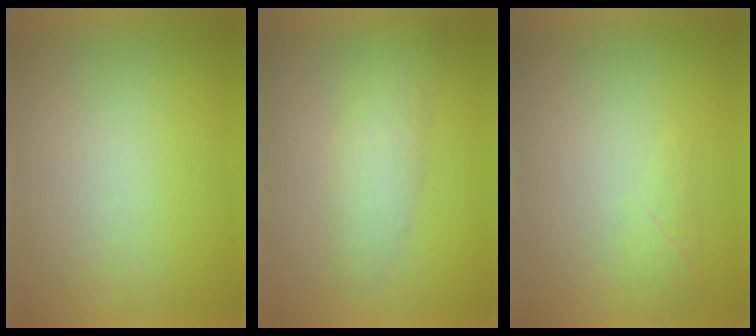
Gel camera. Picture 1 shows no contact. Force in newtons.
{"total": 3.2}
{"total": 1.9}